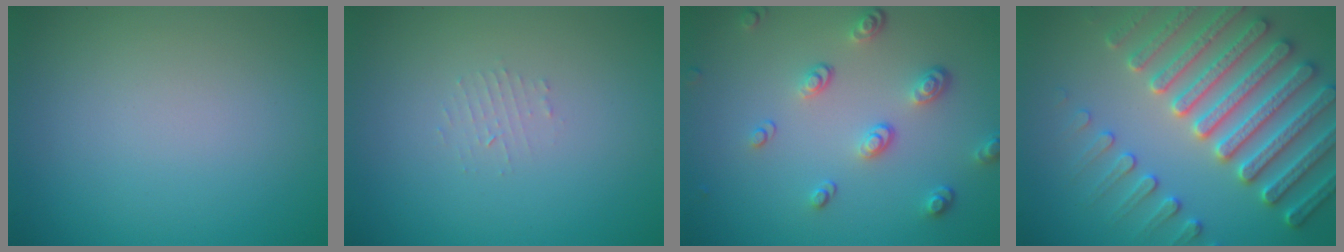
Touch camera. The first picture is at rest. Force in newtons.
{"total": 0.9, "press": 0.9, "slide": 0.2}
{"total": 3.2, "press": 2.5, "slide": 2.1}
{"total": 7.4, "press": 7.2, "slide": 2.0}